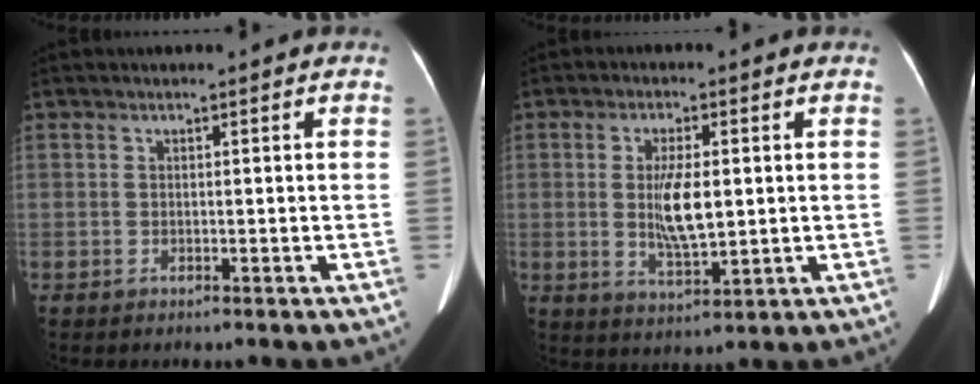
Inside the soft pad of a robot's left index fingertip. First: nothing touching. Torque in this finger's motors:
{"motor_torque": [1.49, -0.06, 0.69, 0.18]}